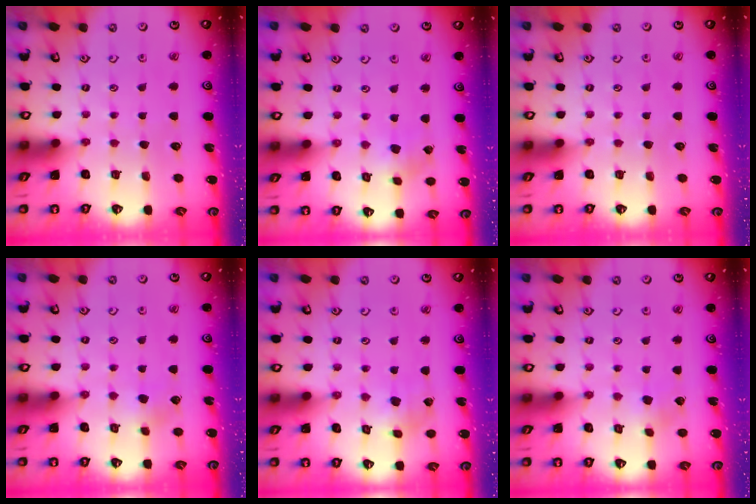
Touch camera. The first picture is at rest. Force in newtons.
{"total": 2.3, "press": 2.3, "slide": 0.3}
{"total": 0.0}
{"total": 3.7, "press": 3.6, "slide": 0.7}
{"total": 3.7, "press": 3.7, "slide": 0.3}
{"total": 2.3, "press": 2.3, "slide": 0.1}